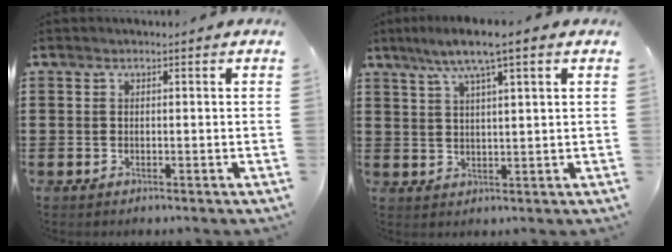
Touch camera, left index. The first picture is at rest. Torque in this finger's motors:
{"motor_torque": [1.85, -0.29, 0.50, 0.21]}